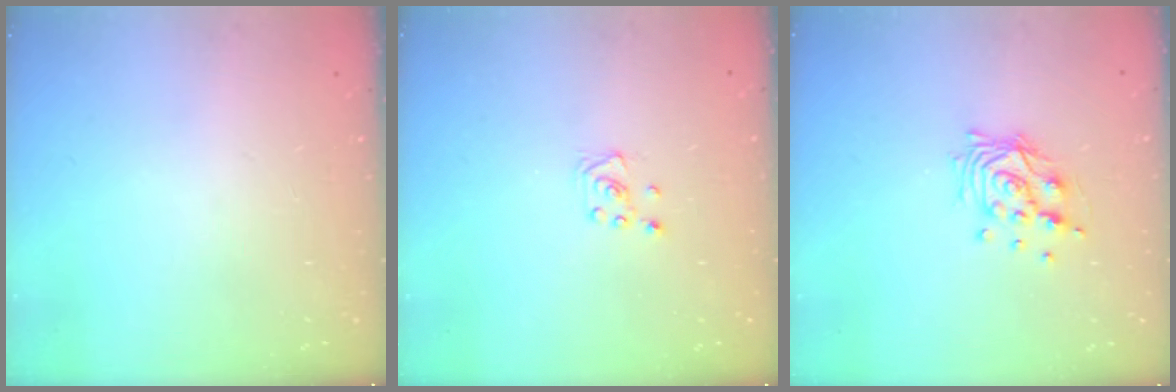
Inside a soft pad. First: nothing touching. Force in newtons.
{"total": 3.0, "press": 2.9, "slide": 0.3}
{"total": 10.6, "press": 10.5, "slide": 1.0}